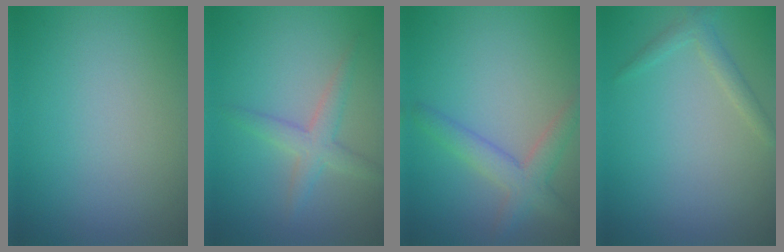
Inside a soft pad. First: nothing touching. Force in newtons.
{"total": 2.5, "press": 2.5, "slide": 0.1}
{"total": 3.3, "press": 3.3, "slide": 0.1}
{"total": 1.5, "press": 1.5, "slide": 0.1}